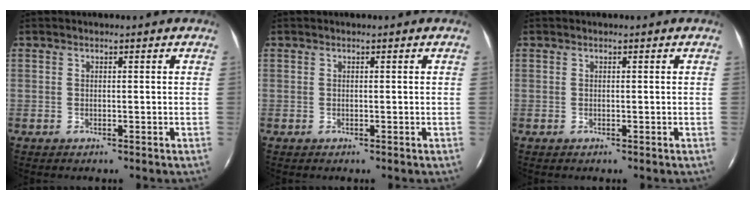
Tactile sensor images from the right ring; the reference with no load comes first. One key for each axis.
{"total": 0.0}
{"total": 0.0}